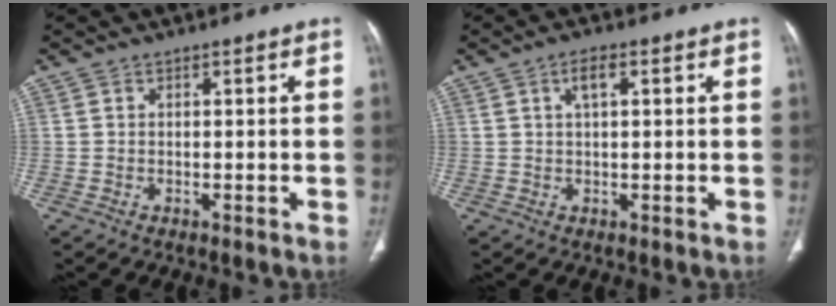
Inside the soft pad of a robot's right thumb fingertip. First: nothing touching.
{"total": 3.0, "force": [1.1, 1.2, 2.5], "torque": [-0.046, 0.004, 0.021]}